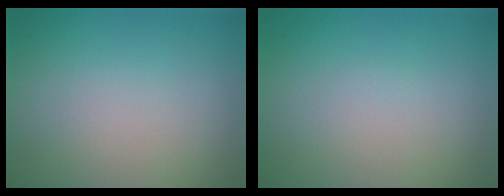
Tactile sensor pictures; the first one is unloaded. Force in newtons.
{"total": 0.0}